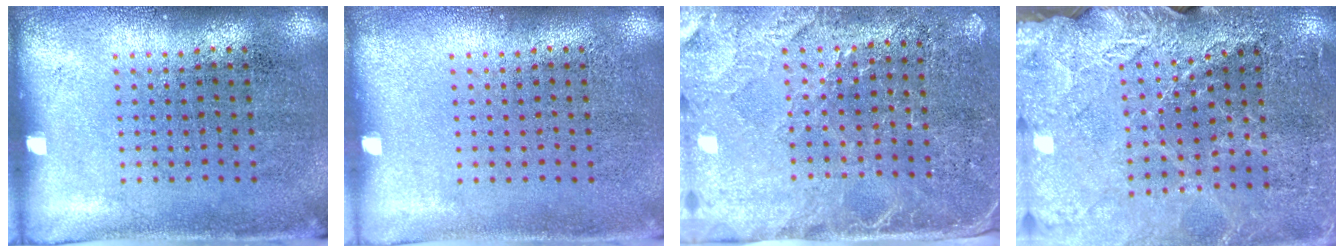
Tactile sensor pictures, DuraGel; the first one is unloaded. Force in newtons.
{"total": 0.0}
{"total": 3.0, "press": 2.8, "slide": 1.1}
{"total": 3.0, "press": 3.0, "slide": 0.1}